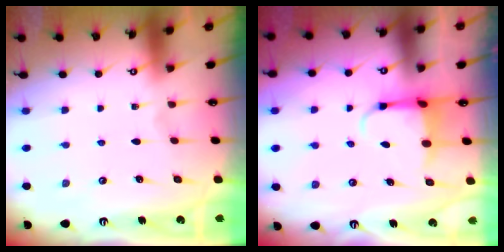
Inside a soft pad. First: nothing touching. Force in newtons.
{"total": 3.8, "press": 3.7, "slide": 1.1}